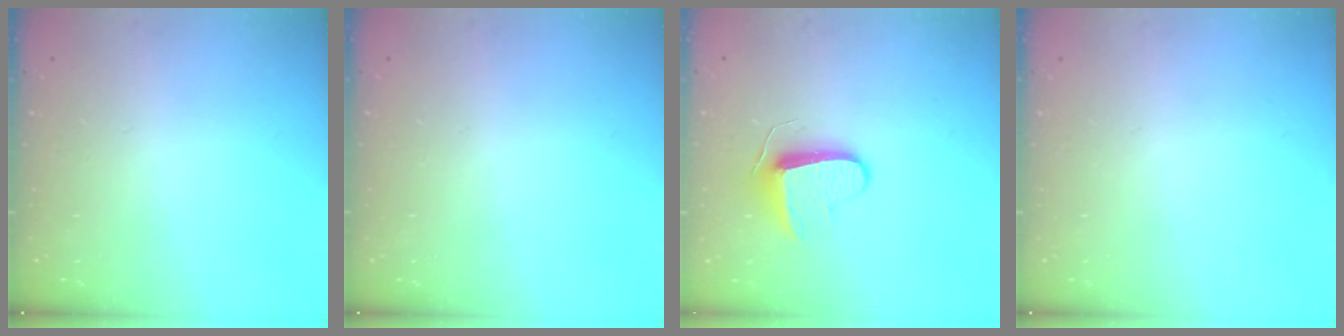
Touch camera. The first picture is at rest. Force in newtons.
{"total": 0.0}
{"total": 8.7, "press": 8.6, "slide": 0.5}
{"total": 0.0}